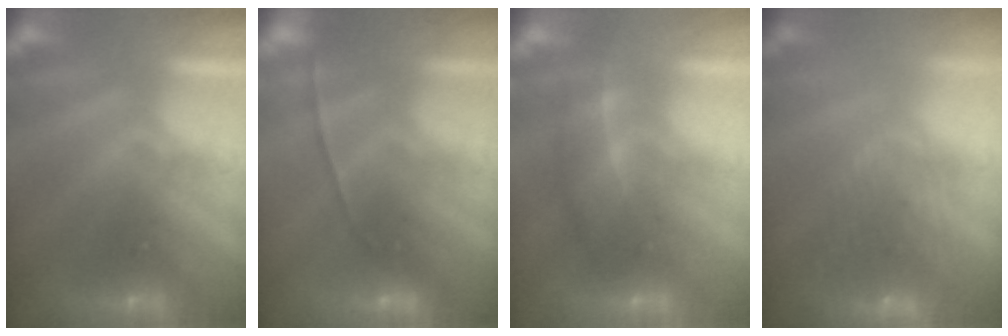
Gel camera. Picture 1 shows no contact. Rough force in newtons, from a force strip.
{"total": 1.9}
{"total": 2.7}
{"total": 9.0}